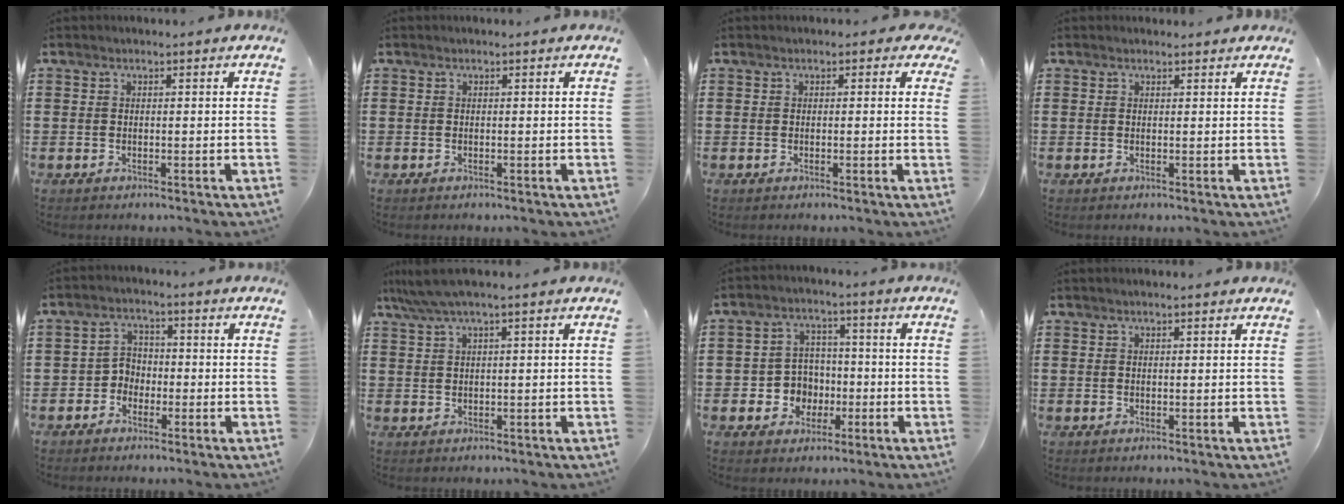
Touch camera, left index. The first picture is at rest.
{"total": 0.0}
{"total": 0.9, "force": [0.2, 0.6, 0.6], "torque": [-0.014, 0.008, 0.001]}
{"total": 0.7, "force": [0.6, 0.2, 0.1], "torque": [-0.004, 0.001, 0.012]}
{"total": 3.1, "force": [-1.8, 2.4, 0.7], "torque": [-0.025, 0.010, -0.042]}
{"total": 3.1, "force": [1.5, 0.0, 2.7], "torque": [-0.062, -0.001, 0.023]}
{"total": 5.7, "force": [-1.4, 5.3, 1.6], "torque": [-0.046, 0.017, -0.024]}
{"total": 0.7, "force": [0.5, 0.0, 0.5], "torque": [-0.010, -0.001, 0.010]}